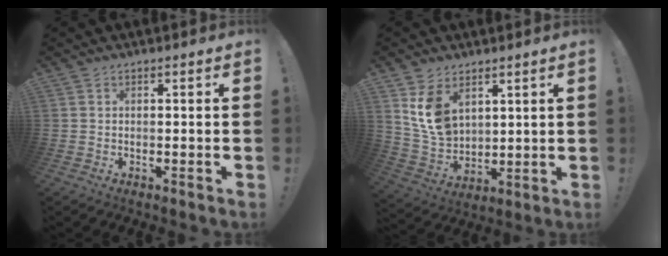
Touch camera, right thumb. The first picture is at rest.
{"total": 10.9, "force": [5.3, 7.8, 5.5], "torque": [-0.098, -0.033, 0.104]}